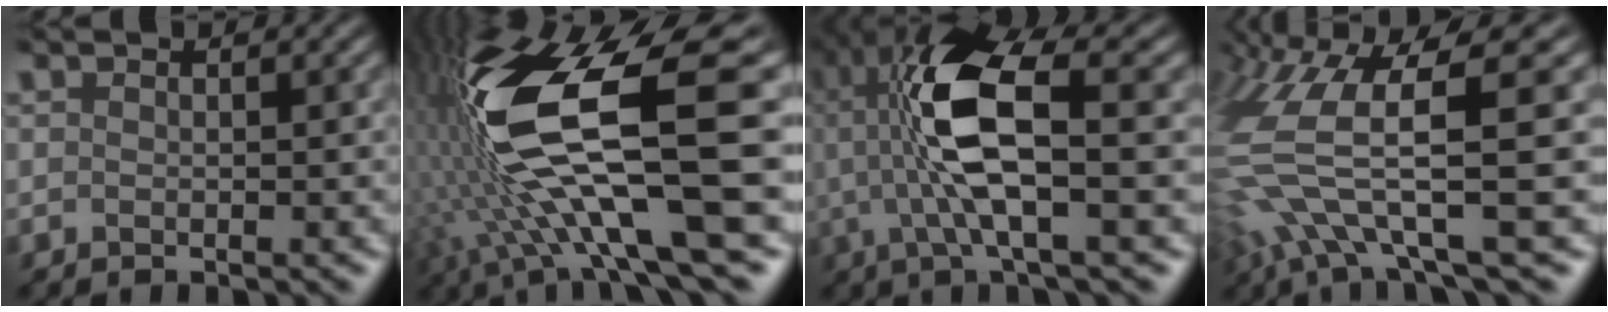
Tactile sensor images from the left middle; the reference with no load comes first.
{"total": 14.7, "force": [3.0, 5.6, 13.2], "torque": [-0.275, -0.014, 0.066]}
{"total": 8.0, "force": [1.6, 2.3, 7.4], "torque": [-0.166, 0.009, 0.025]}
{"total": 8.3, "force": [-1.2, 2.6, 7.8], "torque": [-0.164, -0.002, -0.018]}